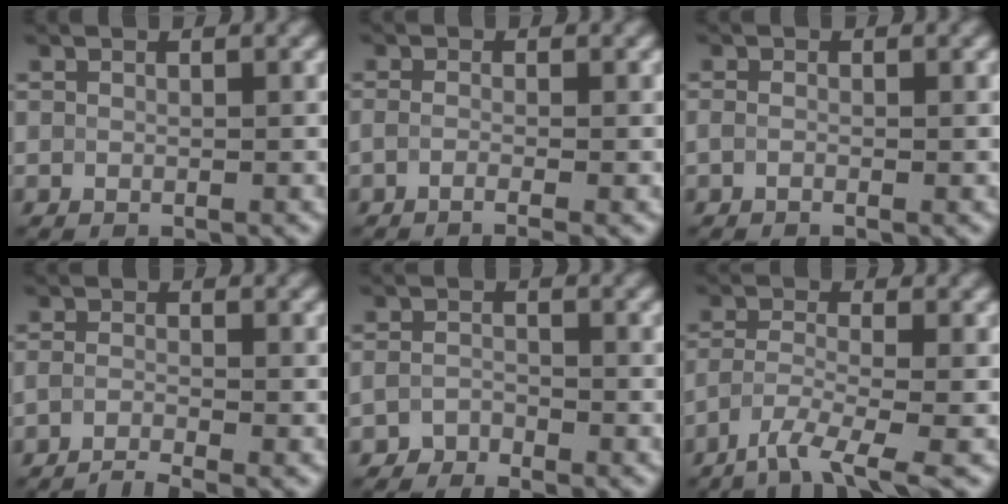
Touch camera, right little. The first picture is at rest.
{"total": 1.9, "force": [-1.3, 0.4, 1.3], "torque": [-0.008, -0.004, -0.023]}
{"total": 1.0, "force": [-0.8, 0.1, 0.6], "torque": [-0.006, -0.002, -0.007]}
{"total": 2.5, "force": [-2.4, 0.1, 0.9], "torque": [-0.009, -0.004, -0.047]}
{"total": 1.9, "force": [-1.8, 0.3, -0.3], "torque": [0.010, 0.005, -0.033]}
{"total": 4.7, "force": [-3.7, 0.5, 3.0], "torque": [-0.047, -0.002, -0.070]}